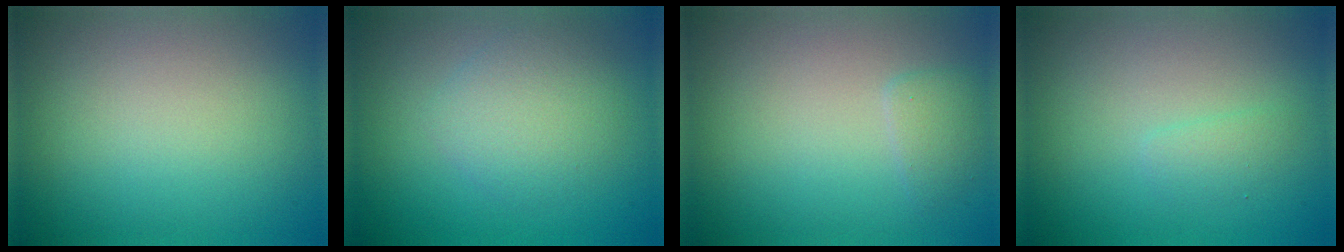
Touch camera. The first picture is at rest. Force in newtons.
{"total": 3.0, "press": 3.0, "slide": 0.1}
{"total": 1.1, "press": 1.1, "slide": 0.2}
{"total": 0.9, "press": 0.9, "slide": 0.0}